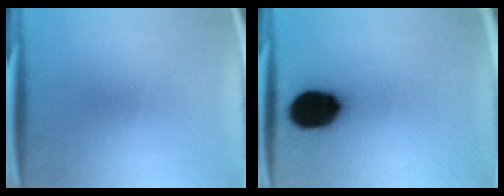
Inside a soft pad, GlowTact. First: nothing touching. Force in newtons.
{"total": 16.0}